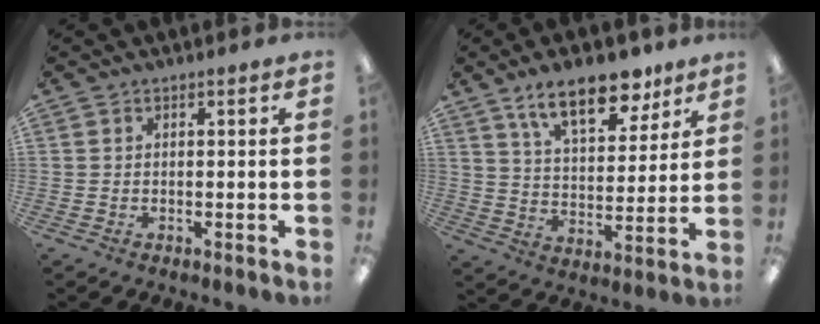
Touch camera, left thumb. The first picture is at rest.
{"total": 15.4, "force": [10.8, 6.7, 8.7], "torque": [-0.130, -0.050, 0.186]}